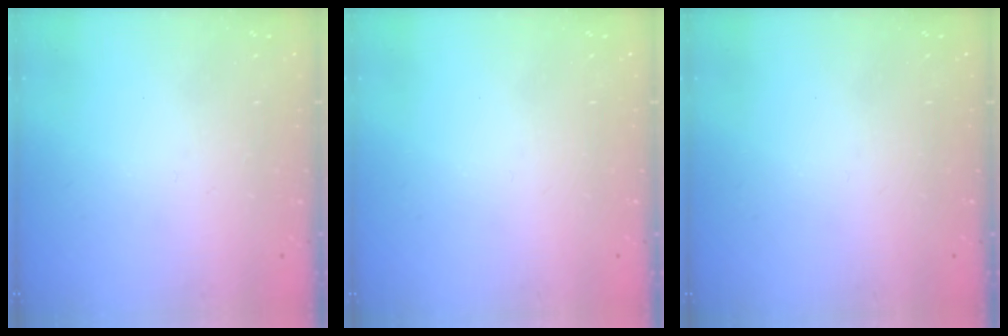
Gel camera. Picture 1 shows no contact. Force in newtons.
{"total": 0.0}
{"total": 0.0}